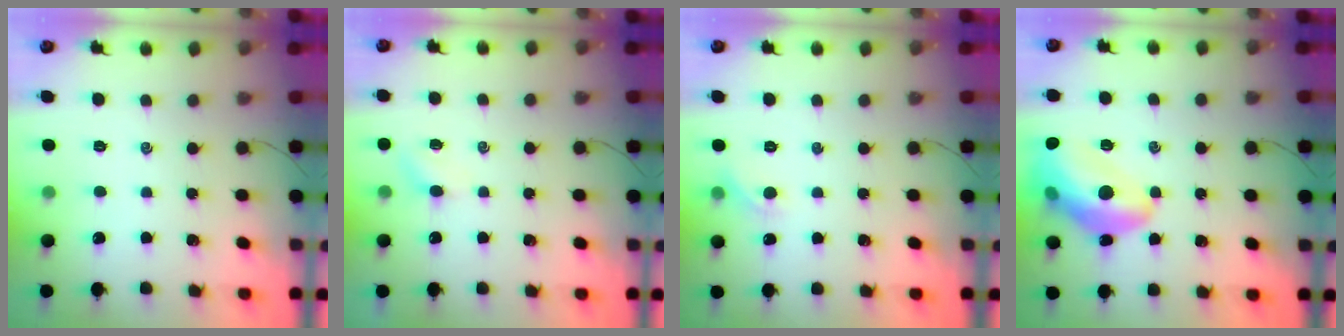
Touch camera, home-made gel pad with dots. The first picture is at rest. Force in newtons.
{"total": 2.3, "press": 2.2, "slide": 0.7}
{"total": 5.3, "press": 5.1, "slide": 1.3}
{"total": 16.8, "press": 16.6, "slide": 2.4}